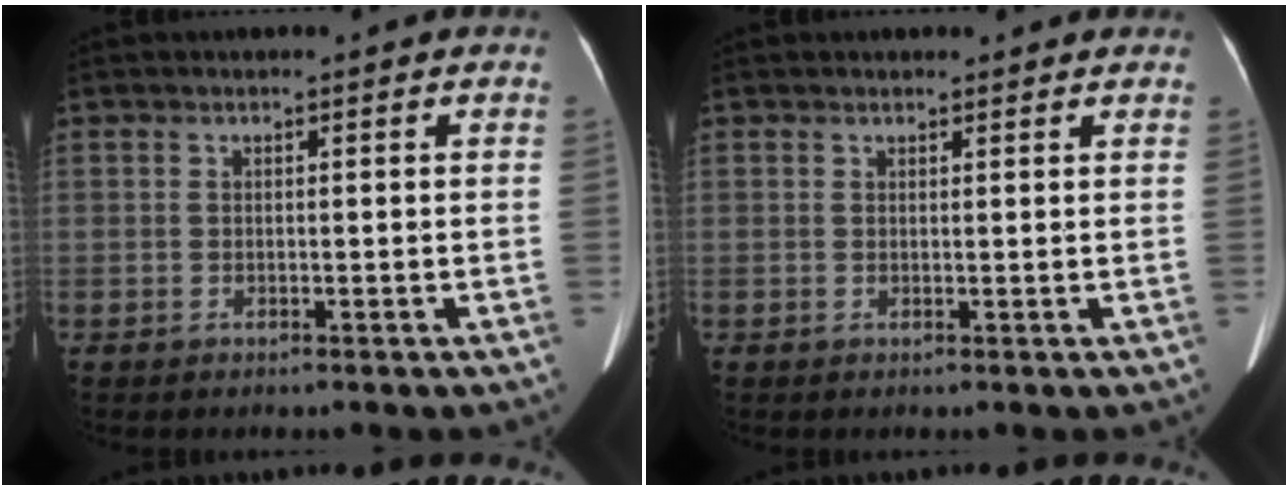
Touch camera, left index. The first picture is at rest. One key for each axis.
{"total": 2.8, "fx": 2.6, "fy": 0.7, "fz": 0.7, "tx": -0.007, "ty": 0.003, "tz": 0.028}